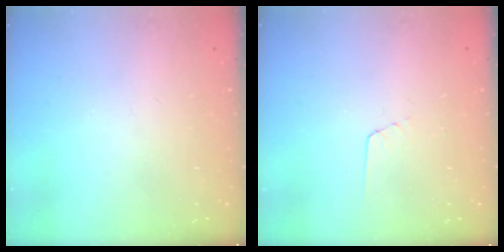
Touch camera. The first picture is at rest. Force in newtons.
{"total": 2.7, "press": 2.7, "slide": 0.2}